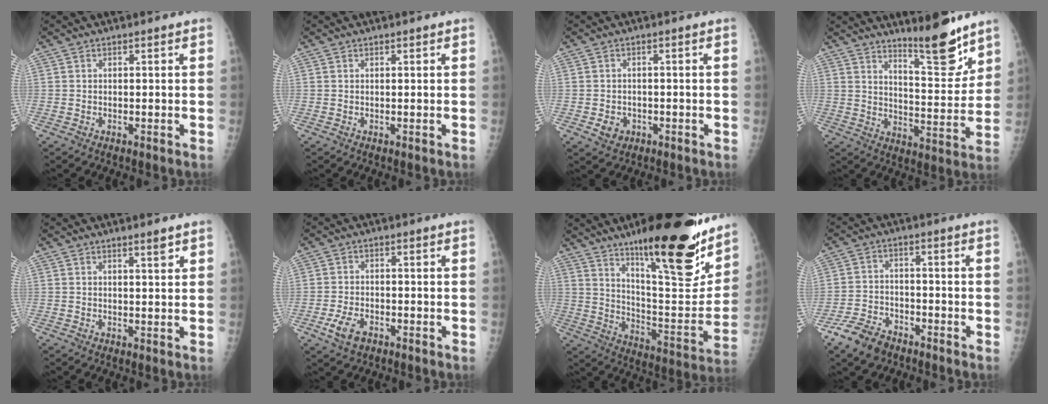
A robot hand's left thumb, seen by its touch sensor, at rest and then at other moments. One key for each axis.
{"total": 0.0}
{"total": 3.1, "fx": -1.1, "fy": 2.6, "fz": 1.2, "tx": -0.011, "ty": 0.004, "tz": -0.011}
{"total": 11.6, "fx": 9.2, "fy": 2.5, "fz": 6.6, "tx": -0.071, "ty": -0.083, "tz": 0.148}
{"total": 1.8, "fx": 1.3, "fy": 0.2, "fz": 1.2, "tx": -0.016, "ty": -0.009, "tz": 0.021}
{"total": 4.9, "fx": -2.6, "fy": 2.8, "fz": 3.0, "tx": -0.059, "ty": 0.009, "tz": -0.046}
{"total": 26.2, "fx": 17.2, "fy": 6.6, "fz": 18.7, "tx": -0.241, "ty": -0.088, "tz": 0.270}
{"total": 7.6, "fx": -5.5, "fy": 4.2, "fz": 3.0, "tx": -0.056, "ty": 0.021, "tz": -0.104}